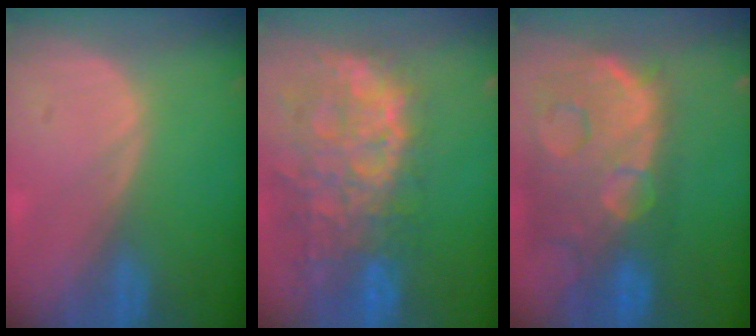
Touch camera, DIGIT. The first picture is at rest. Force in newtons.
{"total": 13.7, "press": 11.2, "slide": 7.9}
{"total": 14.6, "press": 11.8, "slide": 8.5}